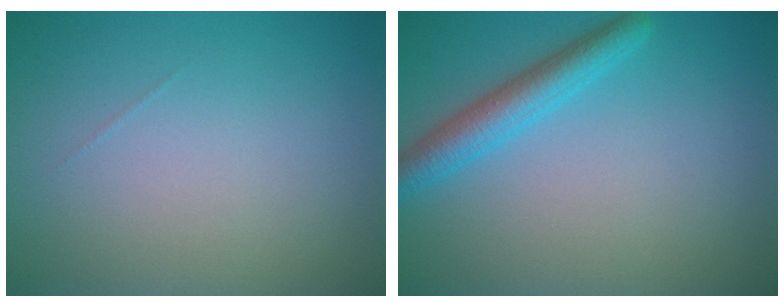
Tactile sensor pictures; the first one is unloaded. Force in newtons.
{"total": 3.4, "press": 3.4, "slide": 0.2}